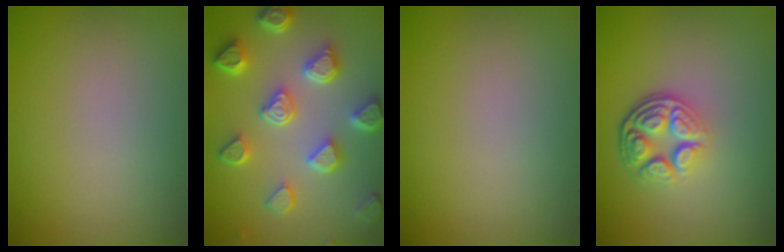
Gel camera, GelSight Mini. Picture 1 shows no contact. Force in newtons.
{"total": 6.6, "press": 5.2, "slide": 4.0}
{"total": 0.0}
{"total": 4.8, "press": 3.5, "slide": 3.3}